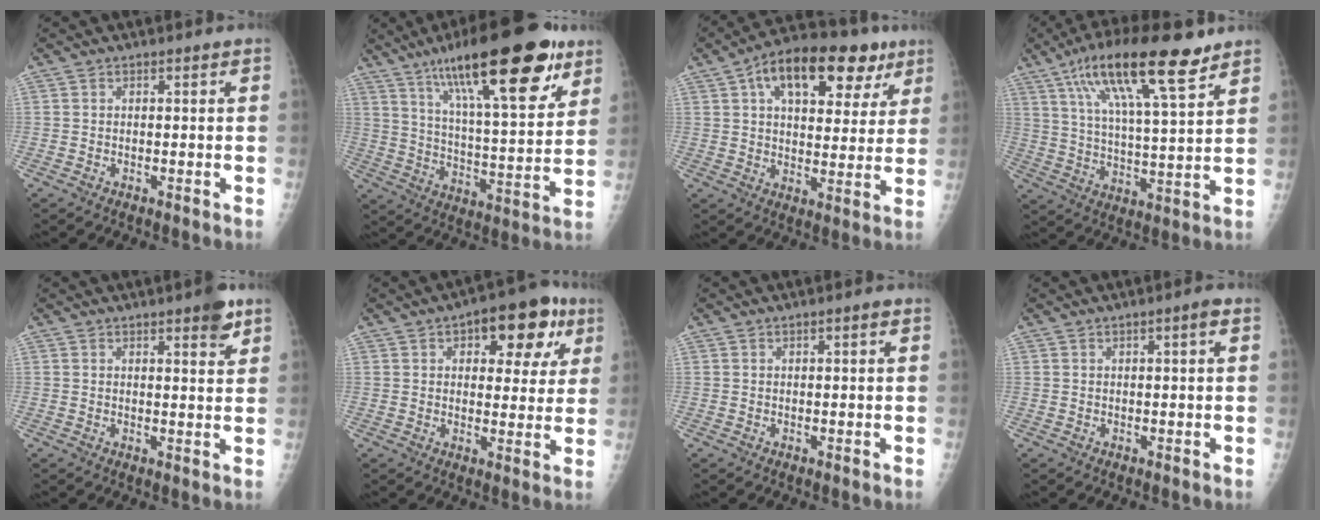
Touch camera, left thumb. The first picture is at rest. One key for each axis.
{"total": 26.3, "fx": 15.2, "fy": 7.2, "fz": 20.2, "tx": -0.295, "ty": -0.038, "tz": 0.243}
{"total": 19.5, "fx": 9.2, "fy": 10.4, "fz": 13.7, "tx": -0.166, "ty": 0.009, "tz": 0.135}
{"total": 18.8, "fx": 11.3, "fy": 4.4, "fz": 14.3, "tx": -0.235, "ty": -0.026, "tz": 0.198}
{"total": 4.5, "fx": 2.8, "fy": 1.2, "fz": 3.4, "tx": -0.037, "ty": -0.014, "tz": 0.032}
{"total": 13.7, "fx": 6.0, "fy": 7.0, "fz": 10.0, "tx": -0.076, "ty": 0.001, "tz": 0.073}
{"total": 1.1, "fx": 0.3, "fy": 0.2, "fz": 1.0, "tx": -0.019, "ty": 0.002, "tz": 0.005}
{"total": 1.9, "fx": 0.6, "fy": 0.2, "fz": 1.8, "tx": -0.031, "ty": 0.003, "tz": 0.008}